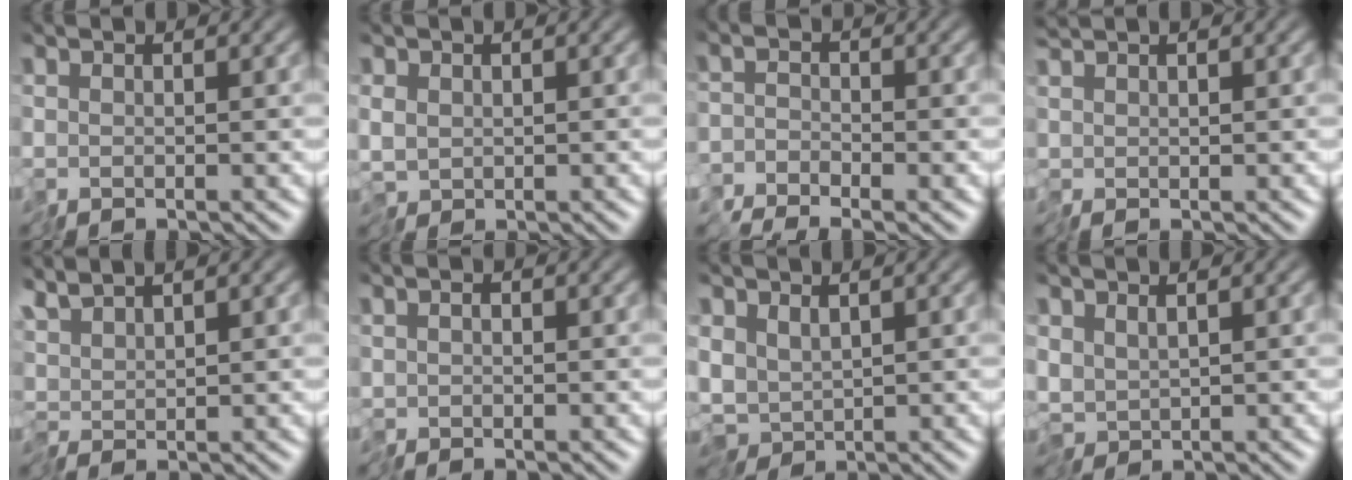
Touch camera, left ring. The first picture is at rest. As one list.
[{"total": 1.5, "force": [0.0, 1.2, 0.9], "torque": [-0.021, -0.002, -0.002]}, {"total": 1.4, "force": [-1.3, -0.1, -0.5], "torque": [0.012, 0.005, -0.031]}, {"total": 0.8, "force": [0.7, 0.3, 0.1], "torque": [-0.006, 0.004, 0.014]}, {"total": 2.3, "force": [2.1, 0.3, 0.9], "torque": [-0.029, 0.006, 0.043]}, {"total": 1.2, "force": [-0.4, 0.8, 0.7], "torque": [-0.015, -0.001, -0.011]}, {"total": 3.7, "force": [-0.1, 2.7, 2.6], "torque": [-0.050, -0.010, 0.001]}, {"total": 2.1, "force": [0.0, 1.6, 1.3], "torque": [-0.028, -0.006, -0.002]}]